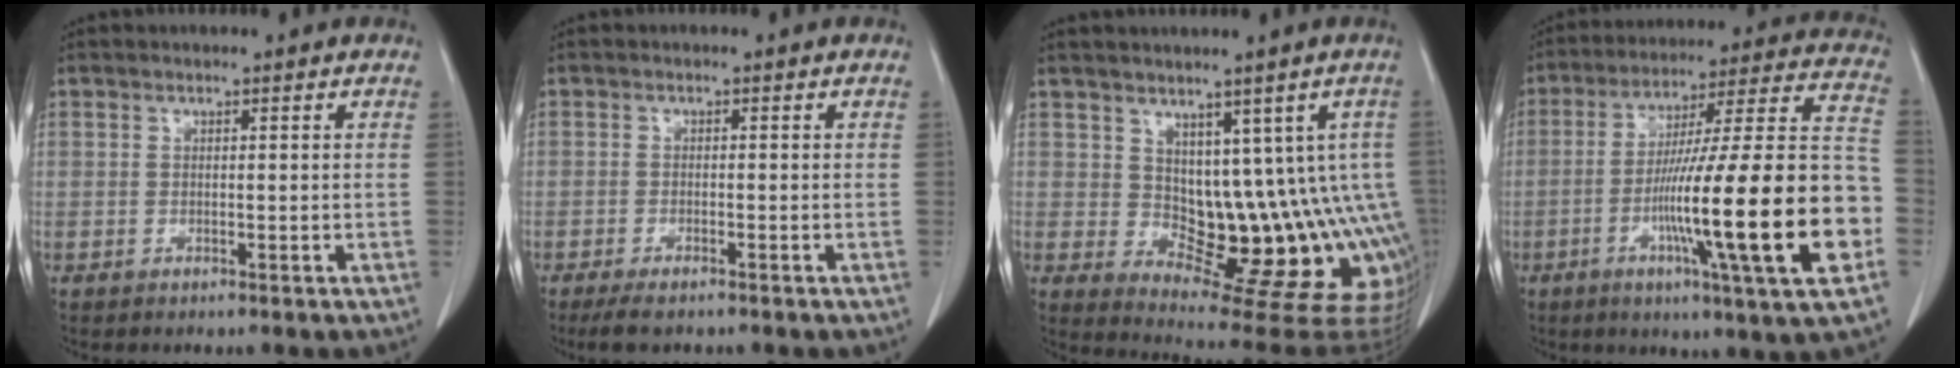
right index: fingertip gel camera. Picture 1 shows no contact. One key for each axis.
{"total": 3.1, "fx": -2.3, "fy": 0.8, "fz": 1.9, "tx": -0.037, "ty": -0.007, "tz": -0.037}
{"total": 13.2, "fx": 0.6, "fy": 7.8, "fz": 10.6, "tx": -0.107, "ty": 0.013, "tz": 0.023}
{"total": 26.2, "fx": -6.9, "fy": 0.3, "fz": 25.2, "tx": -0.348, "ty": -0.007, "tz": -0.121}